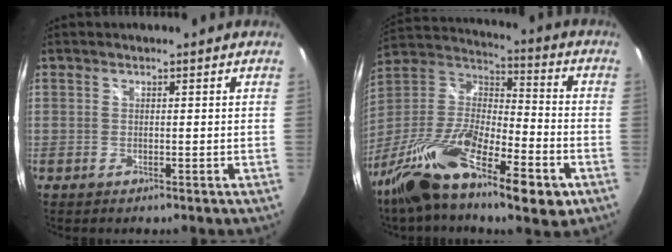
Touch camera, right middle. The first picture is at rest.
{"total": 23.4, "force": [-13.1, 7.4, 18.0], "torque": [-0.336, -0.036, -0.239]}